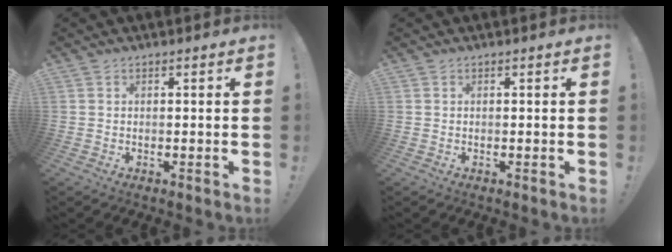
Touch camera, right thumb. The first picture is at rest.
{"total": 0.0}